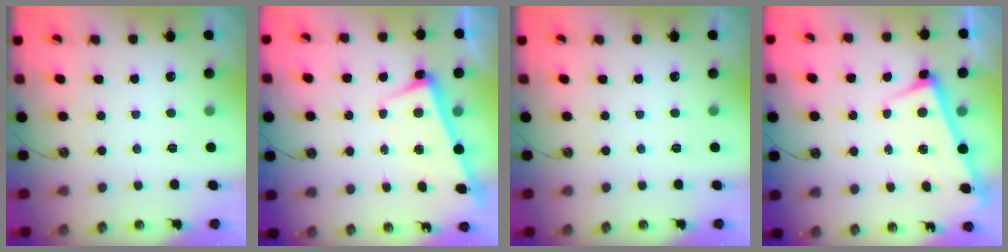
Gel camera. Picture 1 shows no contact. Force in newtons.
{"total": 2.6, "press": 2.5, "slide": 0.9}
{"total": 0.0}
{"total": 2.8, "press": 2.7, "slide": 0.4}